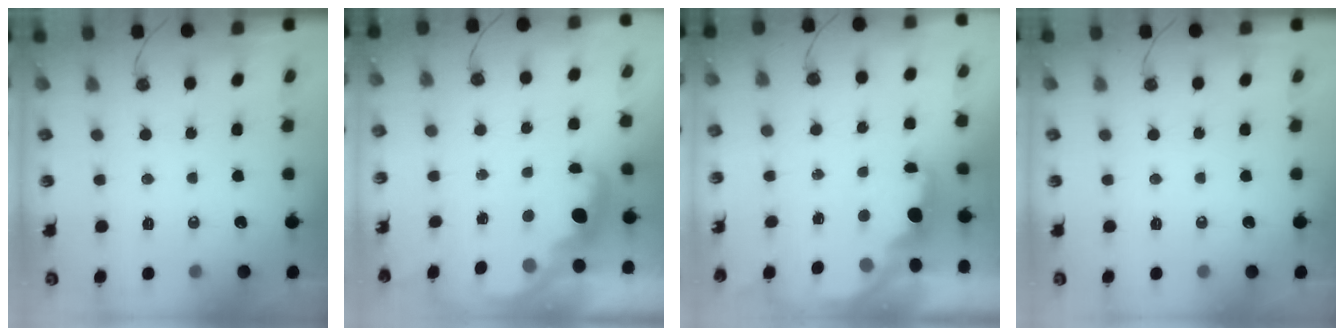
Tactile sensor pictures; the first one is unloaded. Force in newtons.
{"total": 2.8, "press": 2.7, "slide": 0.8}
{"total": 2.3, "press": 2.2, "slide": 0.8}
{"total": 0.0}